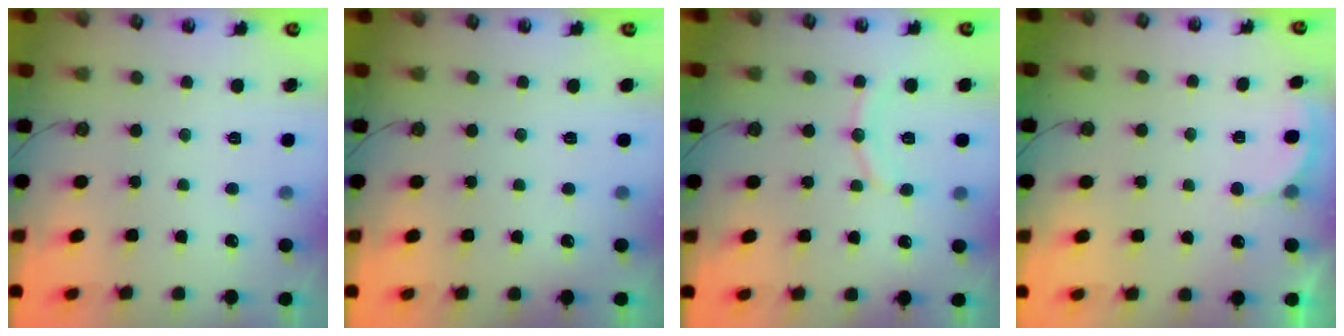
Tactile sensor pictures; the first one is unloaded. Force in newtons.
{"total": 1.1, "press": 0.6, "slide": 0.9}
{"total": 10.0, "press": 9.7, "slide": 2.3}
{"total": 2.1, "press": 2.0, "slide": 0.6}